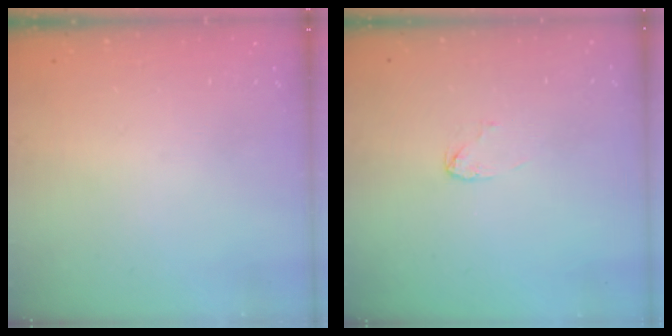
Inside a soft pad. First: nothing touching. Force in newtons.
{"total": 3.0, "press": 3.0, "slide": 0.2}